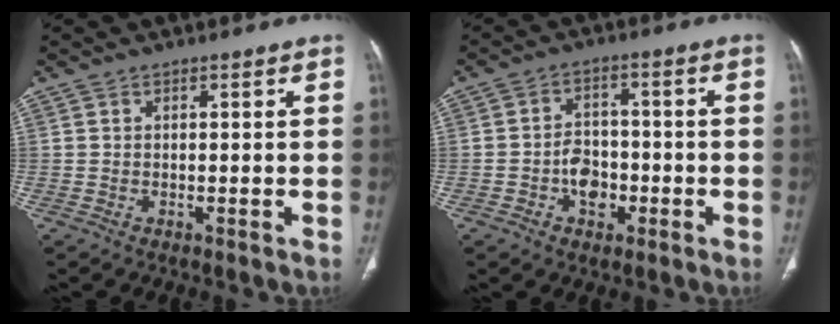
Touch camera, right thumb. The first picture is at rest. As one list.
[{"total": 6.3, "force": [-2.1, 4.6, 3.6], "torque": [-0.034, 0.022, -0.037]}]